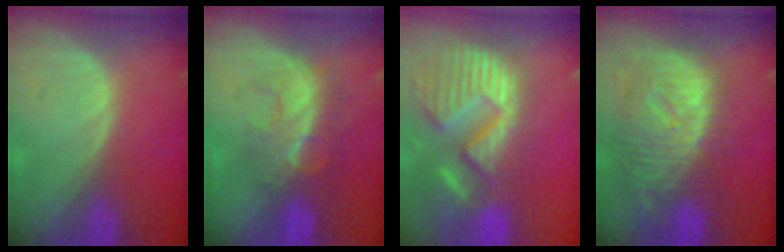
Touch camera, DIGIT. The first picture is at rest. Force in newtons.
{"total": 8.1, "press": 7.4, "slide": 3.2}
{"total": 14.7, "press": 12.3, "slide": 8.2}
{"total": 12.4, "press": 10.8, "slide": 6.2}